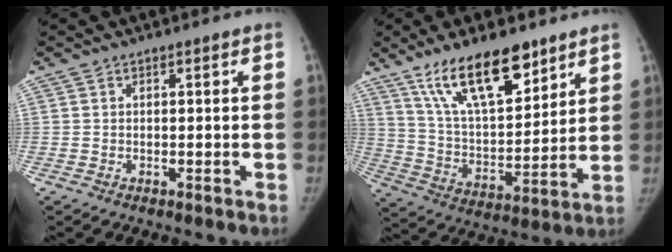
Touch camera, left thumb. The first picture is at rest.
{"total": 17.7, "force": [11.7, 6.7, 11.4], "torque": [-0.161, -0.059, 0.217]}